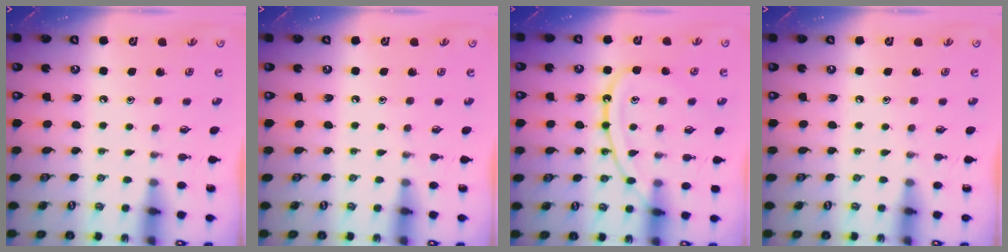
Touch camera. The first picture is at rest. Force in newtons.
{"total": 0.0}
{"total": 12.8, "press": 12.8, "slide": 1.4}
{"total": 0.0}